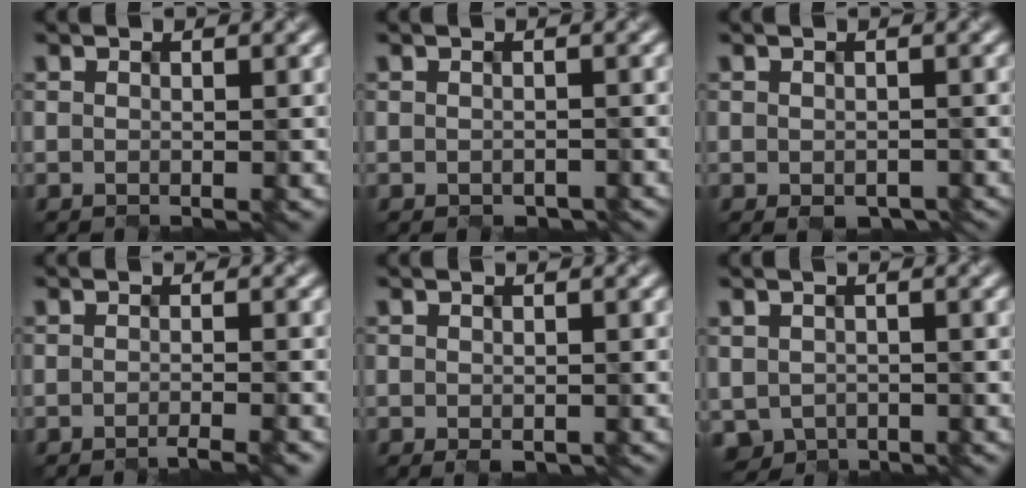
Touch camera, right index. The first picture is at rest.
{"total": 0.8, "force": [-0.8, 0.2, 0.1], "torque": [-0.002, -0.001, 0.004]}
{"total": 1.6, "force": [-1.2, 0.7, 0.7], "torque": [-0.014, -0.008, -0.002]}
{"total": 1.7, "force": [-1.4, 0.0, 0.9], "torque": [-0.010, -0.002, -0.022]}
{"total": 0.6, "force": [-0.6, 0.0, 0.1], "torque": [-0.005, -0.002, 0.003]}
{"total": 3.2, "force": [-1.0, 2.5, 1.7], "torque": [-0.039, -0.011, 0.002]}